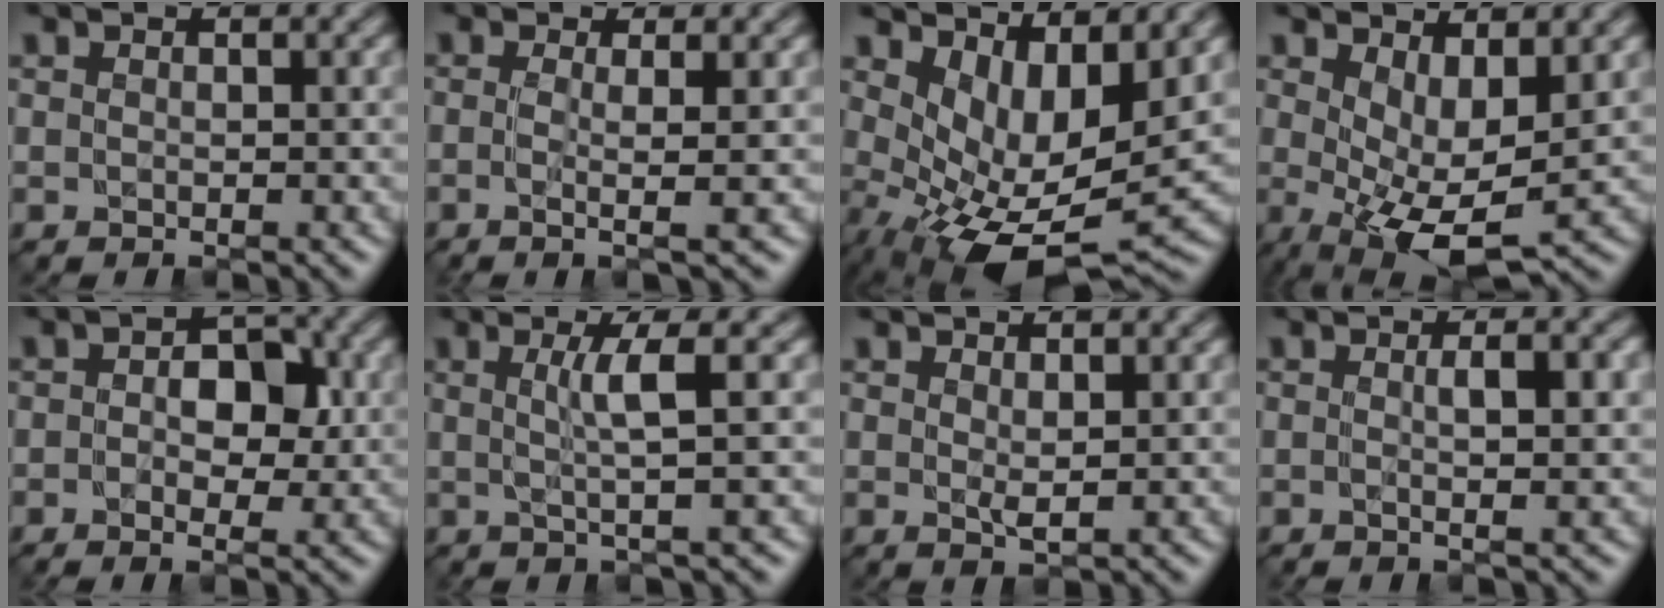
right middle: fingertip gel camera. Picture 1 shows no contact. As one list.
[{"total": 2.4, "force": [-0.3, 0.3, 2.4], "torque": [-0.044, -0.005, -0.009]}, {"total": 8.4, "force": [0.1, 4.0, 7.4], "torque": [-0.136, -0.021, 0.013]}, {"total": 5.7, "force": [-0.1, 2.3, 5.2], "torque": [-0.105, -0.011, 0.001]}, {"total": 4.7, "force": [0.3, 2.8, 3.7], "torque": [-0.046, 0.003, -0.002]}, {"total": 3.5, "force": [0.4, 0.3, 3.4], "torque": [-0.064, 0.000, 0.007]}, {"total": 0.9, "force": [0.5, 0.2, 0.7], "torque": [-0.017, -0.004, 0.013]}, {"total": 3.1, "force": [0.2, 0.7, 3.0], "torque": [-0.045, 0.003, -0.003]}]